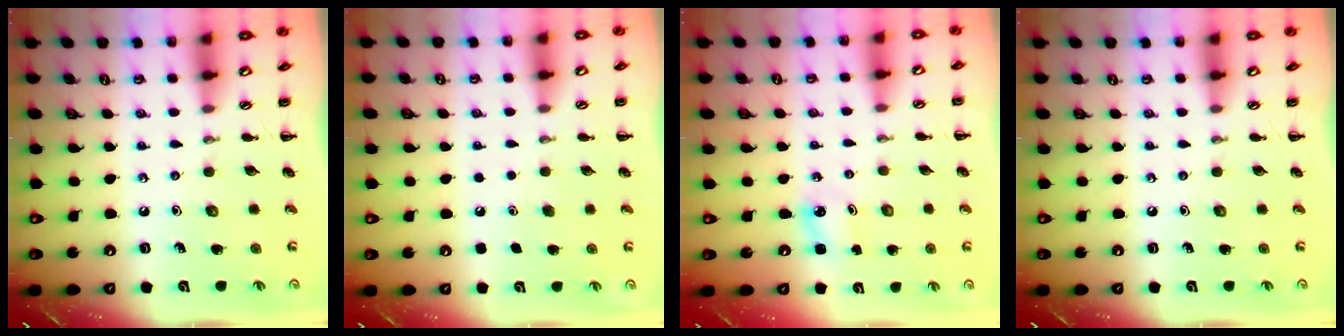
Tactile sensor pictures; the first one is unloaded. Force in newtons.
{"total": 1.7, "press": 1.7, "slide": 0.1}
{"total": 1.5, "press": 1.5, "slide": 0.3}
{"total": 0.0}